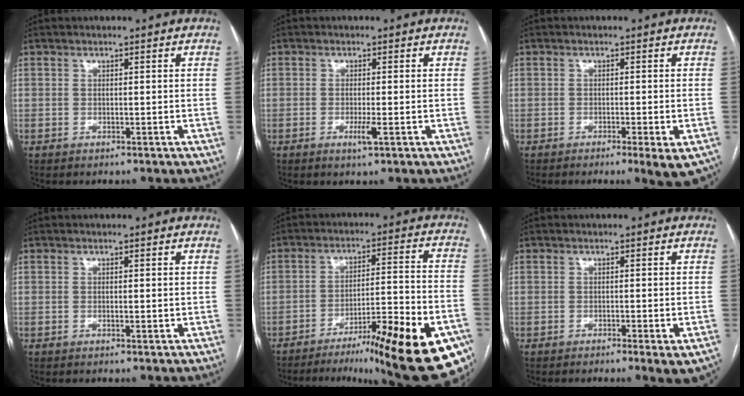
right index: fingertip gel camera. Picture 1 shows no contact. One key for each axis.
{"total": 2.2, "fx": -0.9, "fy": -0.1, "fz": 2.0, "tx": -0.038, "ty": -0.005, "tz": -0.015}
{"total": 4.7, "fx": -2.5, "fy": 0.6, "fz": 3.9, "tx": -0.042, "ty": -0.009, "tz": -0.032}
{"total": 1.0, "fx": -0.2, "fy": 0.2, "fz": 0.9, "tx": -0.016, "ty": -0.001, "tz": -0.001}
{"total": 24.8, "fx": -15.6, "fy": 3.4, "fz": 18.9, "tx": -0.173, "ty": 0.005, "tz": -0.220}
{"total": 3.4, "fx": -1.7, "fy": 0.4, "fz": 2.9, "tx": -0.034, "ty": -0.008, "tz": -0.021}